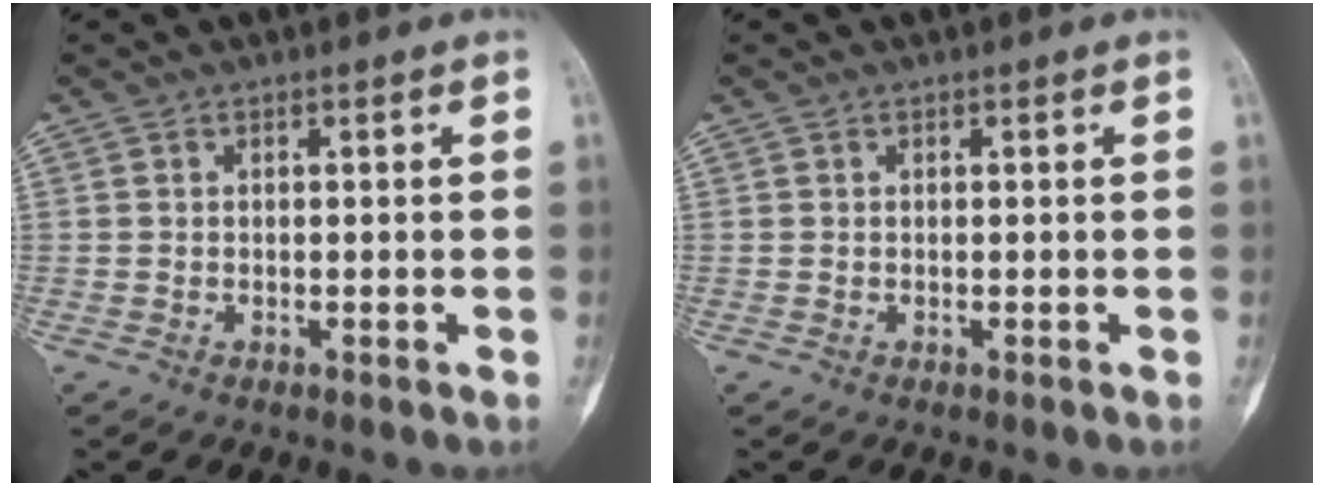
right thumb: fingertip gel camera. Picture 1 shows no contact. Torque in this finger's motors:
{"motor_torque": [0.27, 0.42, 0.11, -0.04, -0.02]}